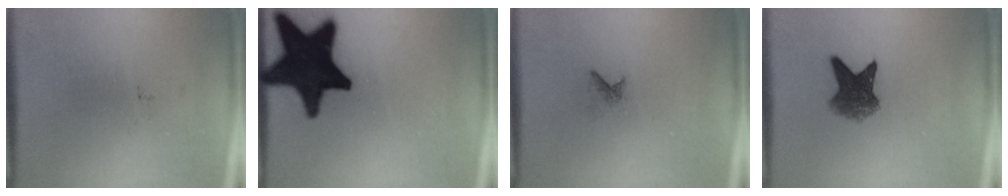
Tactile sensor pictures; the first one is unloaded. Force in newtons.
{"total": 20.2}
{"total": 0.6}
{"total": 5.8}